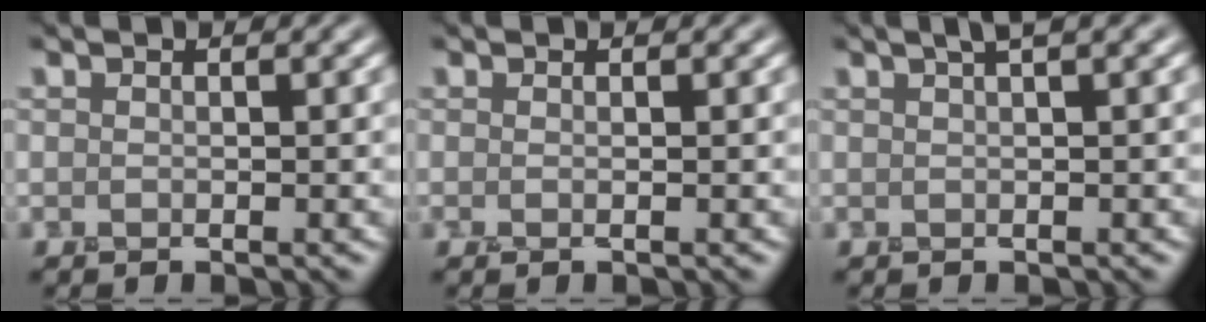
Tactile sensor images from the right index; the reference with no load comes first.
{"total": 0.0}
{"total": 2.2, "force": [1.1, 0.1, 1.9], "torque": [-0.021, 0.006, 0.018]}